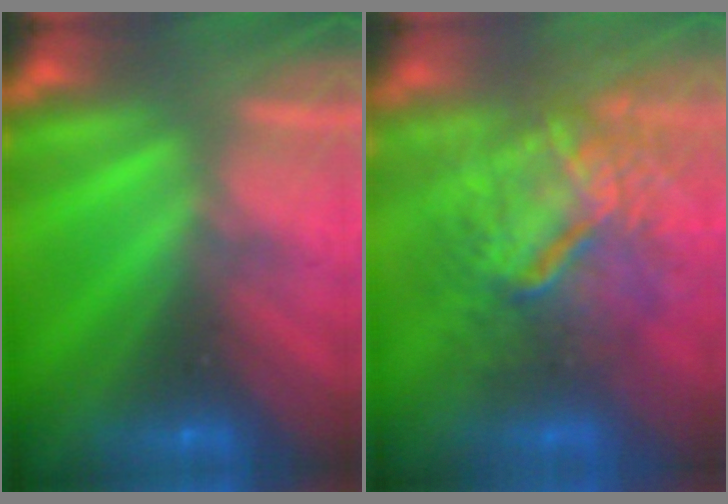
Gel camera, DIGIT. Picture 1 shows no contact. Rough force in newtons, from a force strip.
{"total": 7.4}